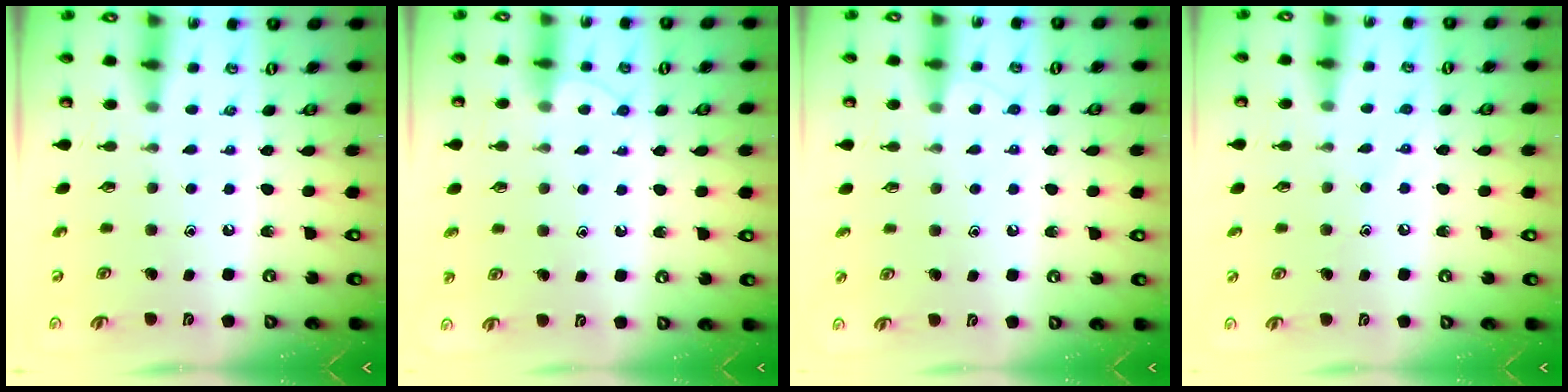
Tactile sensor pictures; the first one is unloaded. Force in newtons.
{"total": 5.3, "press": 5.3, "slide": 0.5}
{"total": 4.9, "press": 4.9, "slide": 0.7}
{"total": 5.9, "press": 5.9, "slide": 0.8}